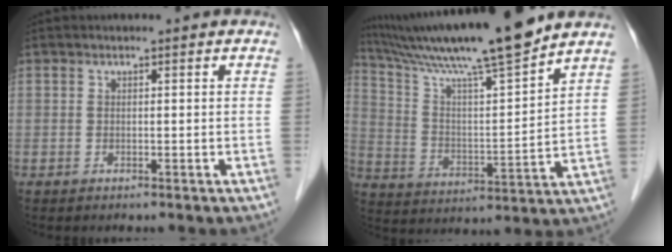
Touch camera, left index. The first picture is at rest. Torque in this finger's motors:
{"motor_torque": [1.12, -1.02, 0.77, 0.15]}